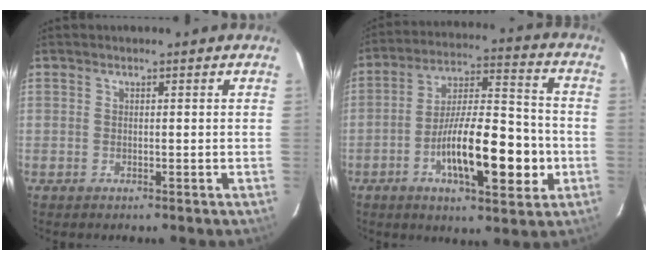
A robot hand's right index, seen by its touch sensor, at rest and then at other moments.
{"total": 16.3, "force": [-4.6, 4.3, 15.0], "torque": [-0.254, 0.011, -0.074]}